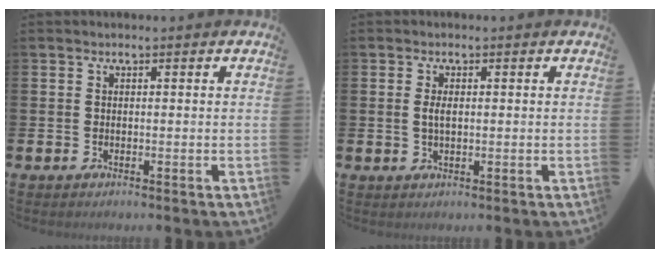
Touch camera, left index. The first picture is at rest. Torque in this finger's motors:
{"motor_torque": [0.38, 0.25, 0.05, 0.03]}